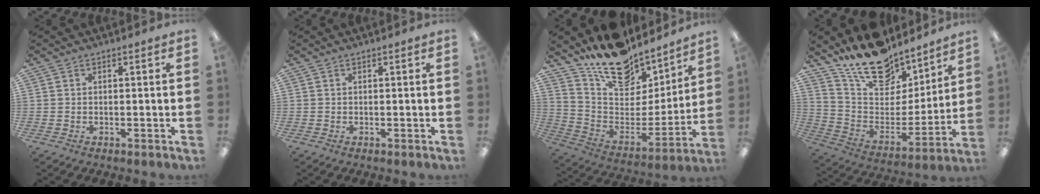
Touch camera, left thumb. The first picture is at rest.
{"total": 0.0}
{"total": 17.4, "force": [14.5, 8.1, 5.3], "torque": [-0.100, -0.118, 0.260]}
{"total": 19.4, "force": [15.9, 9.0, 6.6], "torque": [-0.123, -0.118, 0.285]}